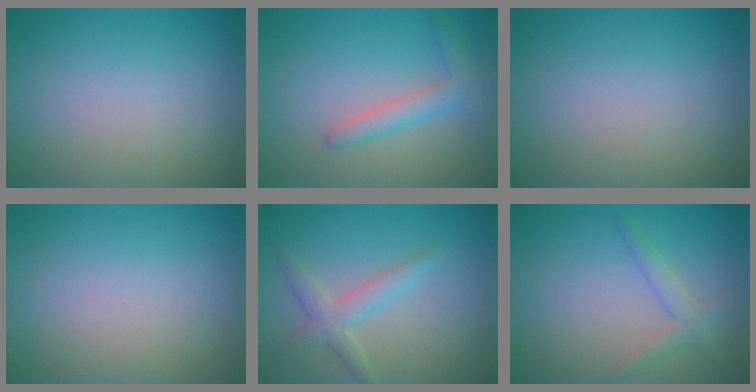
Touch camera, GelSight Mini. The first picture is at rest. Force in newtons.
{"total": 2.1, "press": 2.1, "slide": 0.2}
{"total": 0.0}
{"total": 0.0}
{"total": 2.5, "press": 2.5, "slide": 0.1}
{"total": 2.0, "press": 2.0, "slide": 0.1}